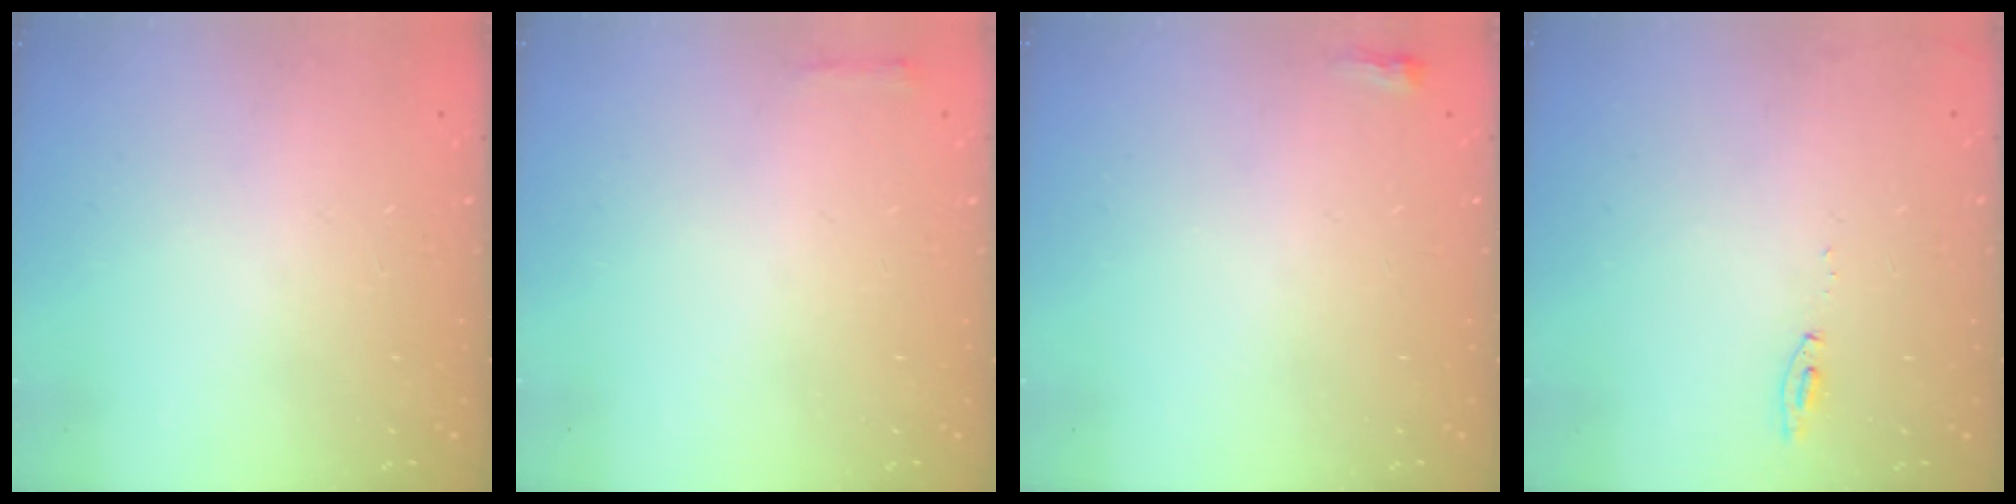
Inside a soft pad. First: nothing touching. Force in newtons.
{"total": 2.3, "press": 2.3, "slide": 0.5}
{"total": 2.2, "press": 2.2, "slide": 0.6}
{"total": 4.6, "press": 4.6, "slide": 0.5}